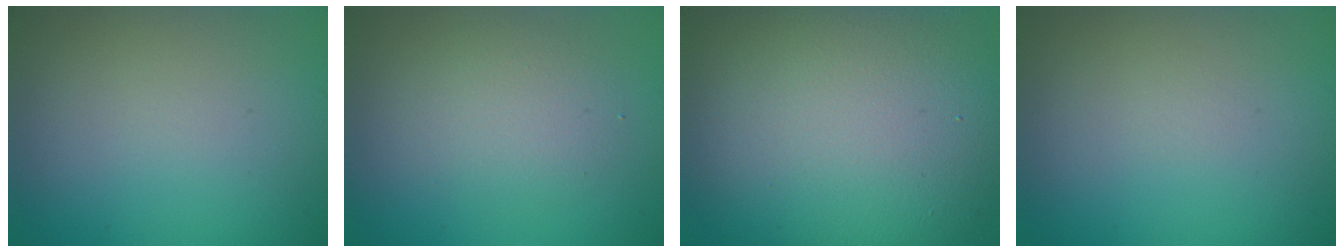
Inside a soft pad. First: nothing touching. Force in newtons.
{"total": 2.6, "press": 2.6, "slide": 0.1}
{"total": 14.8, "press": 14.8, "slide": 1.2}
{"total": 0.0}